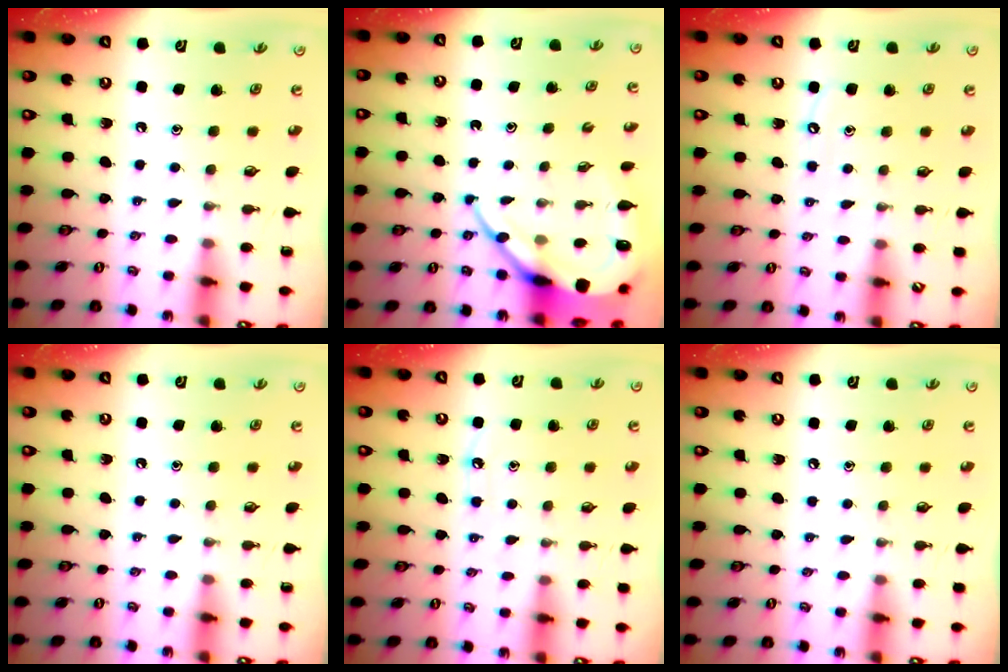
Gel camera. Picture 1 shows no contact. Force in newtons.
{"total": 11.4, "press": 11.4, "slide": 1.1}
{"total": 5.2, "press": 5.1, "slide": 0.6}
{"total": 0.0}
{"total": 5.1, "press": 5.1, "slide": 0.5}
{"total": 2.5, "press": 2.5, "slide": 0.4}